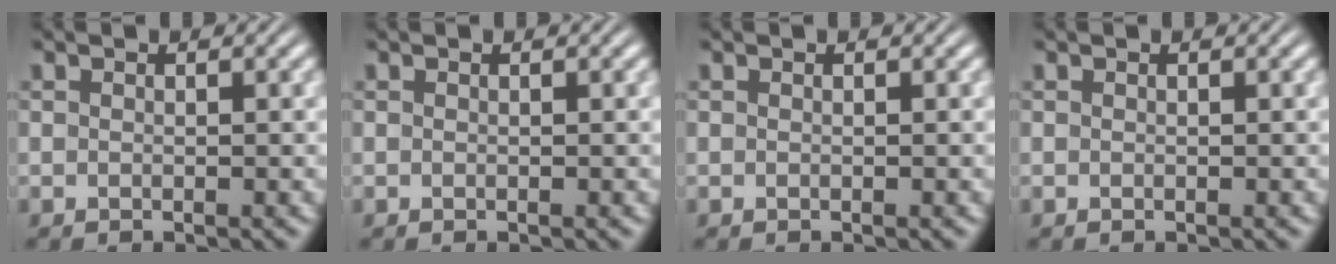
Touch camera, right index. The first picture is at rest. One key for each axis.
{"total": 0.0}
{"total": 0.0}
{"total": 0.0}